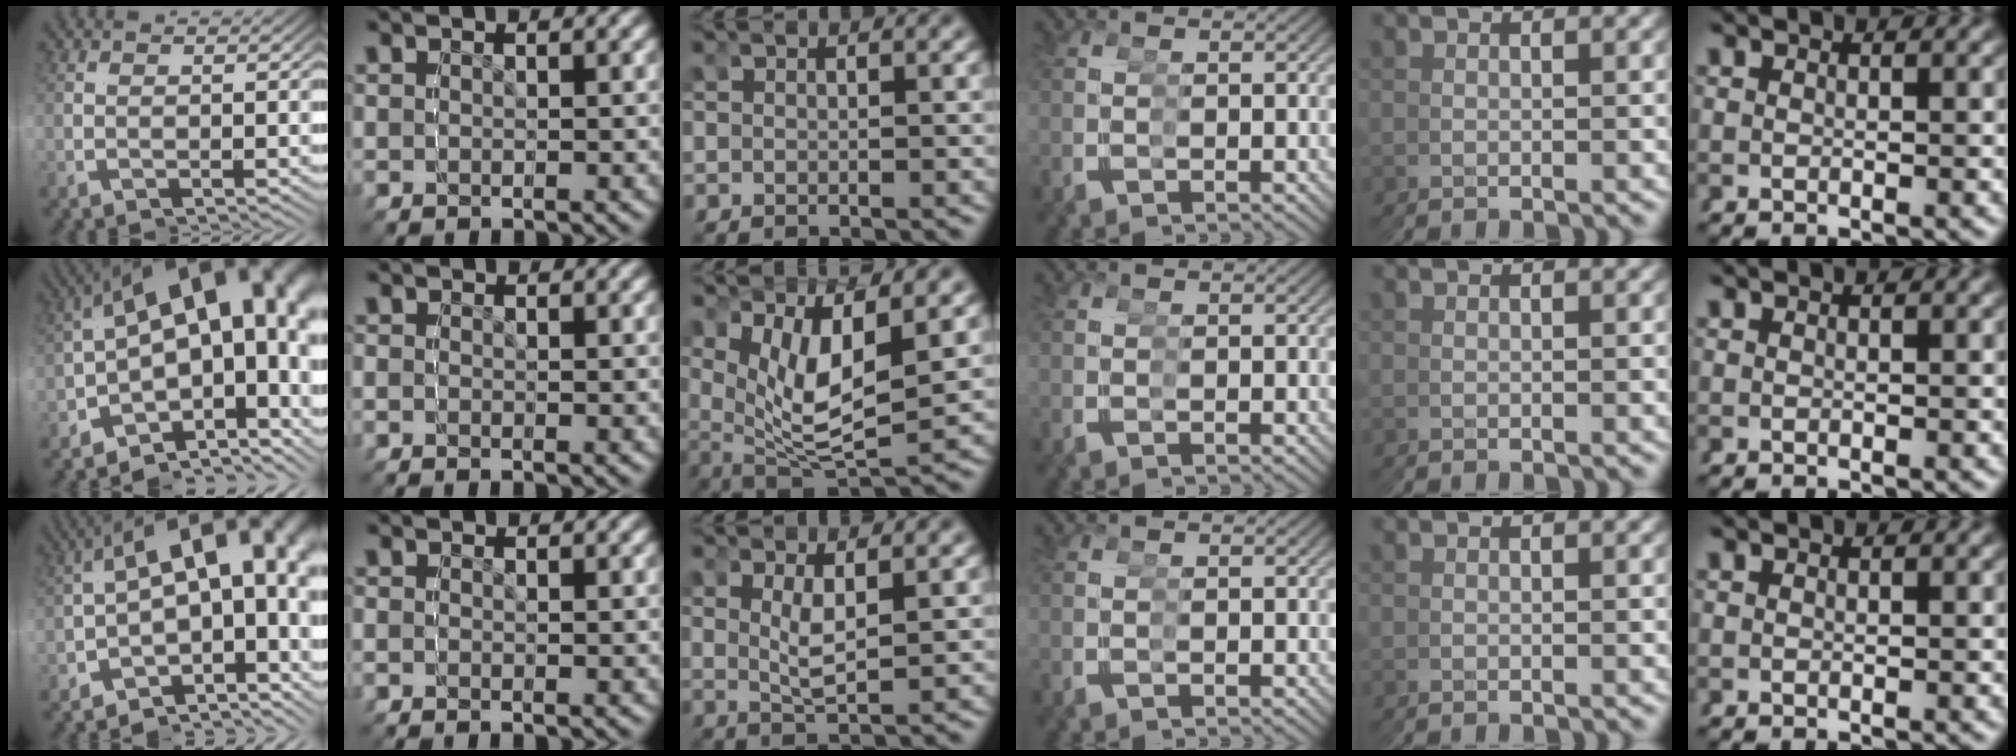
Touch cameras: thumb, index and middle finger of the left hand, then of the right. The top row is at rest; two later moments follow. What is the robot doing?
{"motion": "grasp_and_lifting", "object": "legos"}